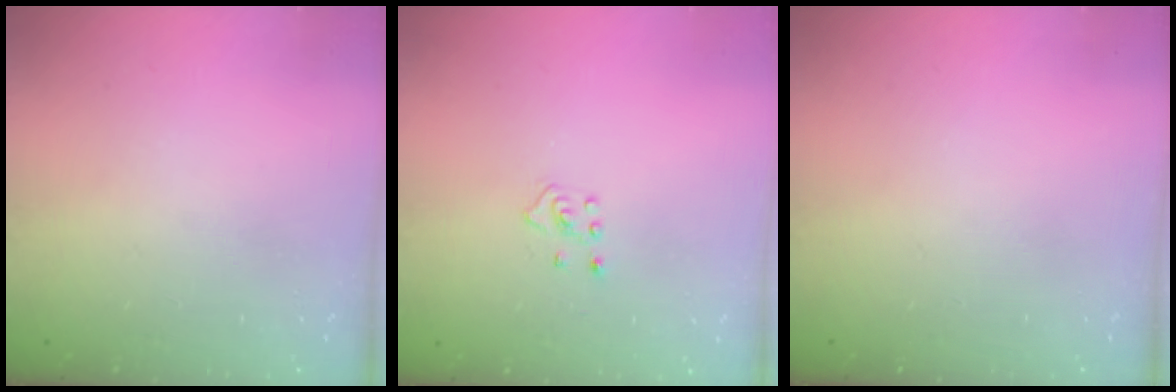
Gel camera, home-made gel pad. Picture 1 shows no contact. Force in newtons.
{"total": 2.4, "press": 2.4, "slide": 0.5}
{"total": 0.0}